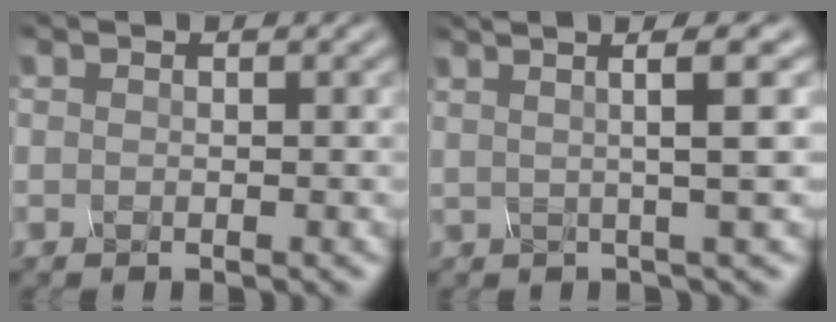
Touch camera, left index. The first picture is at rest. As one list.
[{"total": 4.0, "force": [1.2, -0.5, 3.7], "torque": [-0.066, 0.018, 0.032]}]